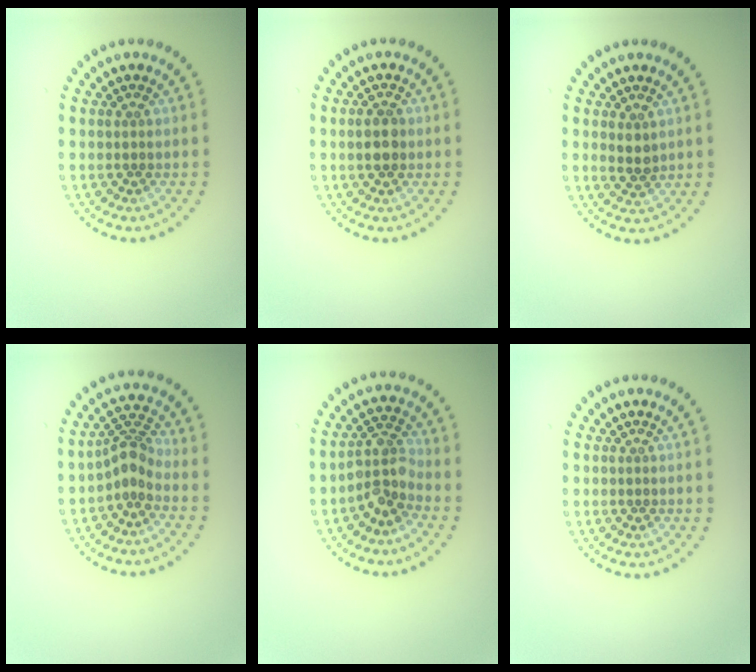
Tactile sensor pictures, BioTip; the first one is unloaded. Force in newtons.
{"total": 2.6, "press": 2.6, "slide": 0.1}
{"total": 1.4, "press": 1.3, "slide": 0.4}
{"total": 2.7, "press": 2.0, "slide": 1.8}
{"total": 3.2, "press": 2.4, "slide": 2.1}
{"total": 0.0}